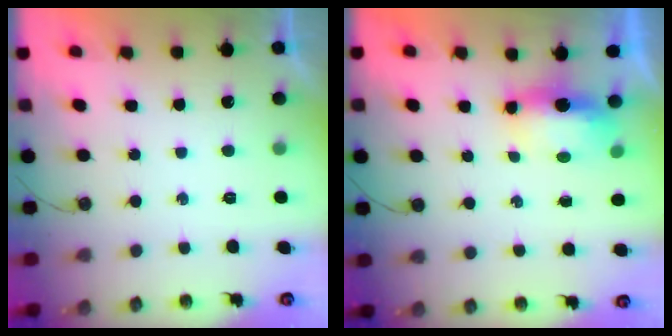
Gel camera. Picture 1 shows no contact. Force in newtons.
{"total": 6.3, "press": 6.2, "slide": 1.2}